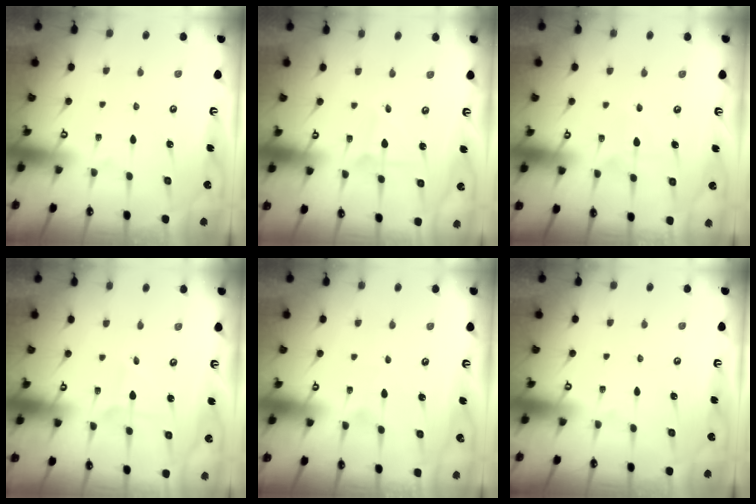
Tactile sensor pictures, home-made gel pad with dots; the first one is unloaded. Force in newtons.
{"total": 1.4, "press": 1.4, "slide": 0.1}
{"total": 4.5, "press": 4.4, "slide": 0.2}
{"total": 2.0, "press": 2.0, "slide": 0.1}
{"total": 2.8, "press": 2.8, "slide": 0.1}
{"total": 0.0}